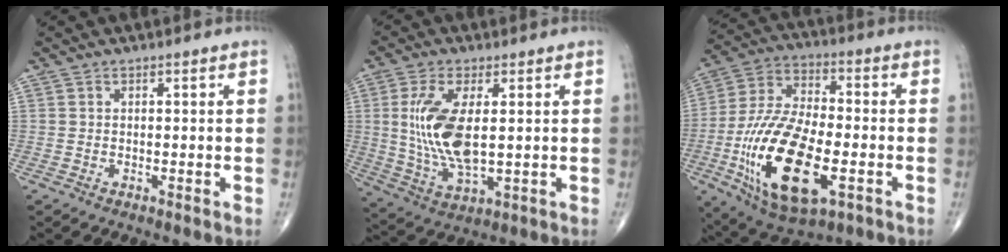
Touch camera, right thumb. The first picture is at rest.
{"total": 12.8, "force": [1.5, 5.4, 11.5], "torque": [-0.242, -0.016, 0.038]}
{"total": 22.6, "force": [-6.4, 10.3, 19.0], "torque": [-0.372, 0.011, -0.105]}